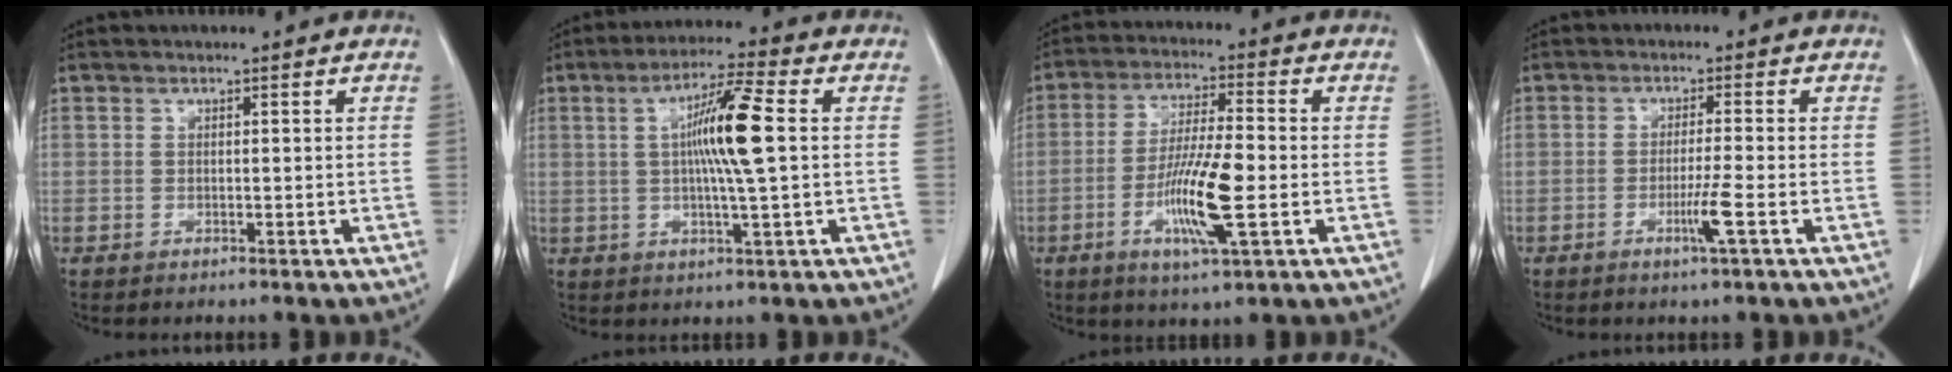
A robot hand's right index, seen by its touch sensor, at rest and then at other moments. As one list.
[{"total": 9.8, "force": [1.1, -0.1, 9.7], "torque": [-0.175, 0.003, 0.014]}, {"total": 10.9, "force": [-3.0, 0.9, 10.5], "torque": [-0.201, -0.013, -0.057]}, {"total": 3.8, "force": [-1.5, -0.8, 3.4], "torque": [-0.065, -0.009, -0.030]}]